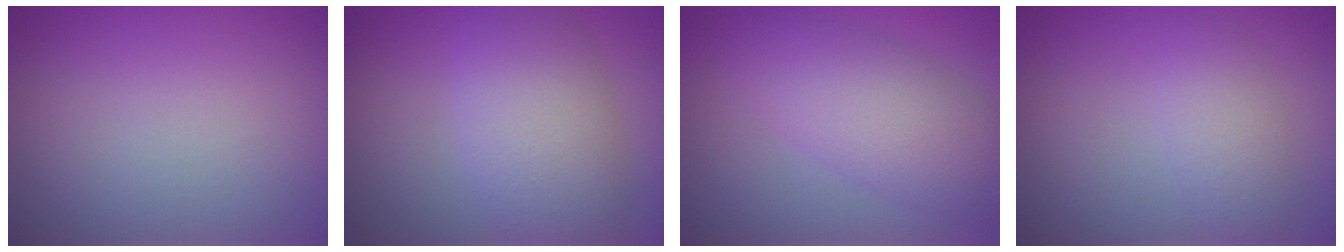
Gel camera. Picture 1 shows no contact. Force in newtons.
{"total": 6.1, "press": 6.0, "slide": 0.2}
{"total": 5.6, "press": 5.6, "slide": 0.2}
{"total": 2.4, "press": 2.4, "slide": 0.1}